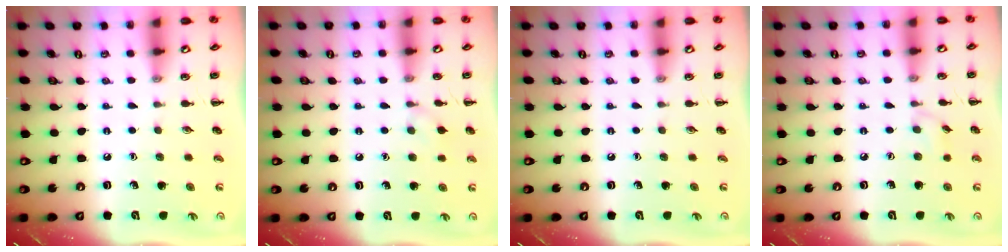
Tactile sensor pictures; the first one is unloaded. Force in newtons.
{"total": 5.8, "press": 5.5, "slide": 2.1}
{"total": 0.0}
{"total": 3.5, "press": 3.4, "slide": 1.0}